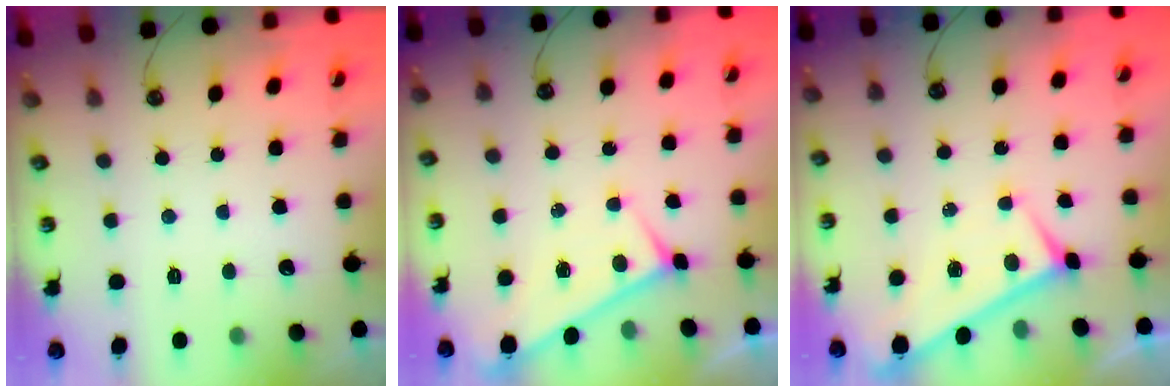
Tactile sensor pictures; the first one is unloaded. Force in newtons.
{"total": 0.0}
{"total": 0.0}